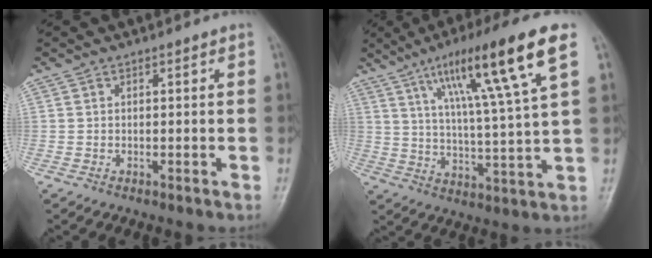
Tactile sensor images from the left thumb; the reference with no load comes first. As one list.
[{"total": 17.5, "force": [8.5, 1.3, 15.2], "torque": [-0.252, -0.019, 0.139]}]